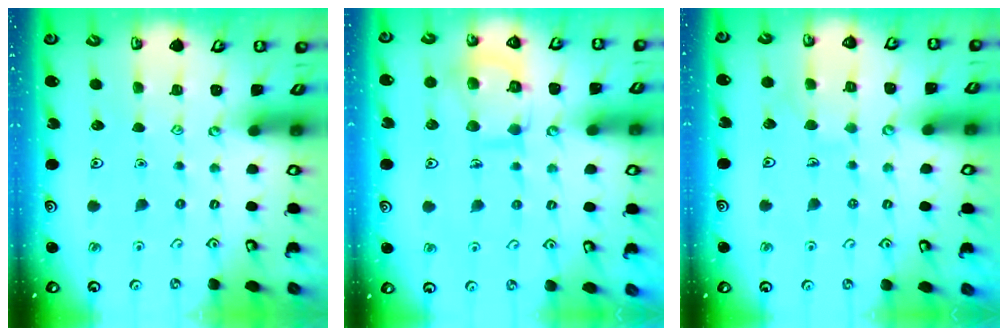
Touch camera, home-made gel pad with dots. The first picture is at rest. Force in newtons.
{"total": 10.7, "press": 10.7, "slide": 0.5}
{"total": 4.8, "press": 4.8, "slide": 0.4}